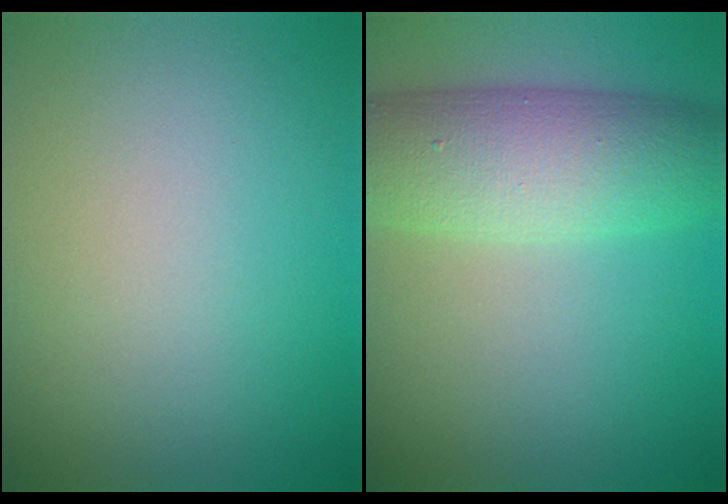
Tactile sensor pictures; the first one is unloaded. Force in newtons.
{"total": 7.6, "press": 7.6, "slide": 0.2}